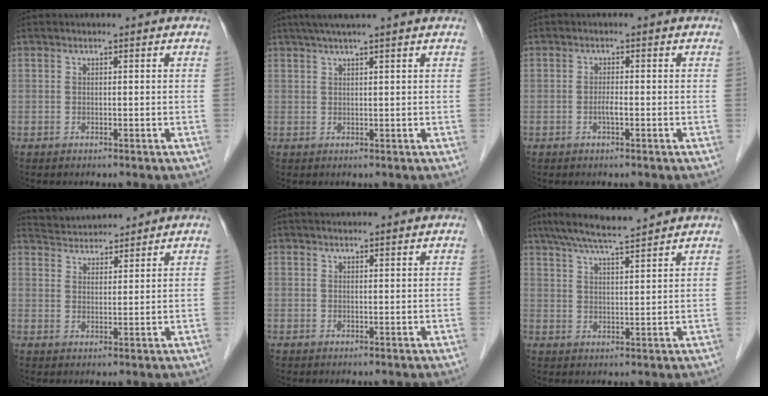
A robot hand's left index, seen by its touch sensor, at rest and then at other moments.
{"total": 6.8, "force": [5.4, -0.5, 4.2], "torque": [-0.065, 0.034, 0.080]}
{"total": 1.4, "force": [-0.5, 0.1, 1.2], "torque": [-0.026, 0.000, -0.010]}
{"total": 6.8, "force": [6.7, 1.1, 0.8], "torque": [-0.018, 0.028, 0.110]}
{"total": 5.2, "force": [4.9, 0.7, 1.6], "torque": [-0.020, 0.029, 0.060]}
{"total": 9.1, "force": [7.9, -0.4, 4.4], "torque": [-0.080, 0.023, 0.127]}